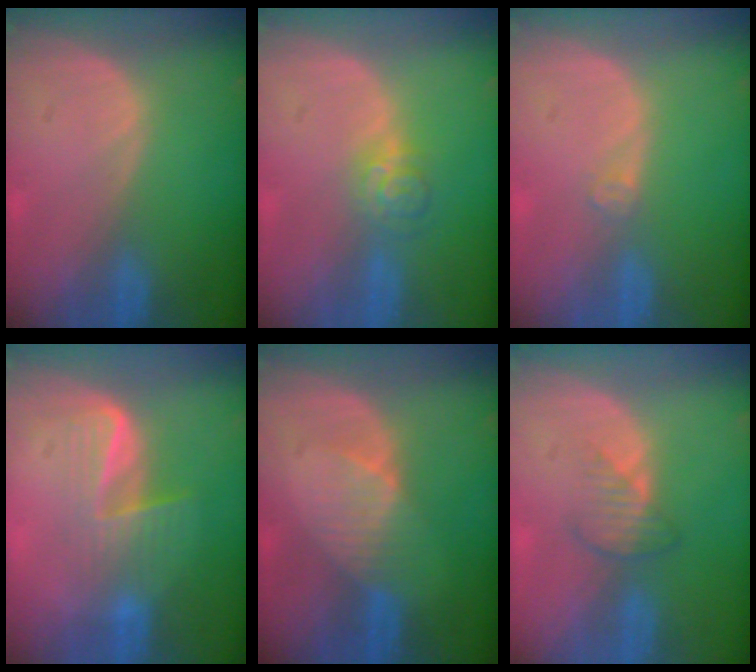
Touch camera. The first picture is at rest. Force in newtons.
{"total": 3.6, "press": 3.5, "slide": 0.5}
{"total": 1.3, "press": 1.1, "slide": 0.7}
{"total": 6.8, "press": 5.7, "slide": 3.8}
{"total": 3.5, "press": 3.5, "slide": 0.4}
{"total": 3.0, "press": 2.8, "slide": 1.1}